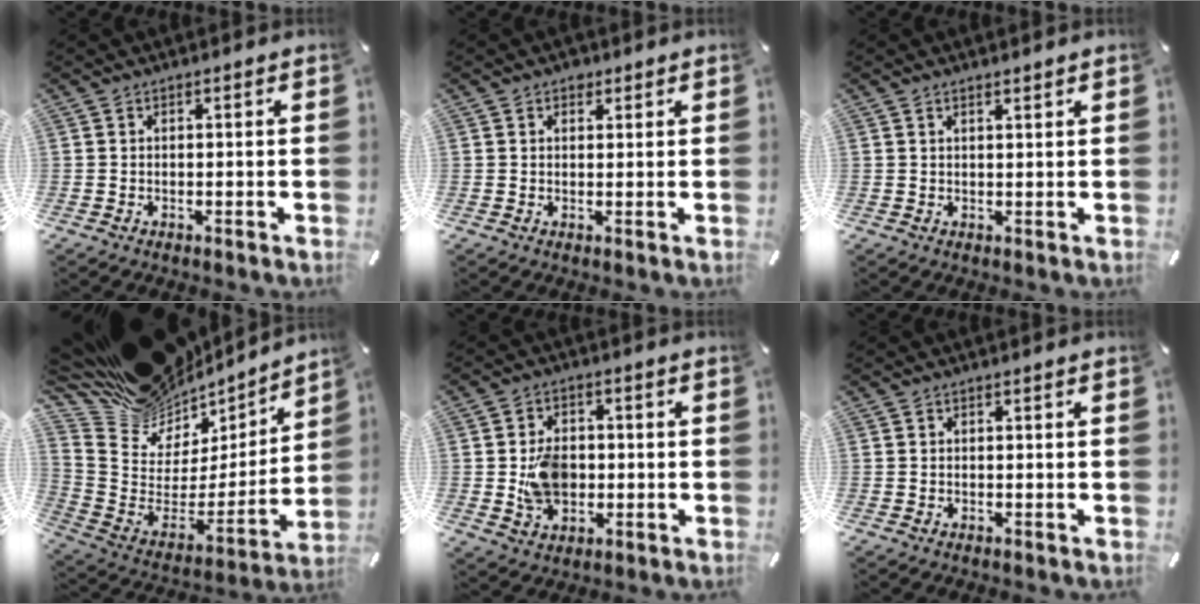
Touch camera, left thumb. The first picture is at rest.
{"total": 1.8, "force": [1.1, 1.3, 0.5], "torque": [0.005, -0.004, 0.017]}
{"total": 1.2, "force": [1.0, 0.1, 0.6], "torque": [-0.011, -0.003, 0.019]}
{"total": 16.7, "force": [13.7, 9.3, 1.9], "torque": [-0.058, -0.121, 0.253]}
{"total": 9.3, "force": [-0.8, 7.2, 5.8], "torque": [-0.100, 0.005, -0.014]}
{"total": 0.0}